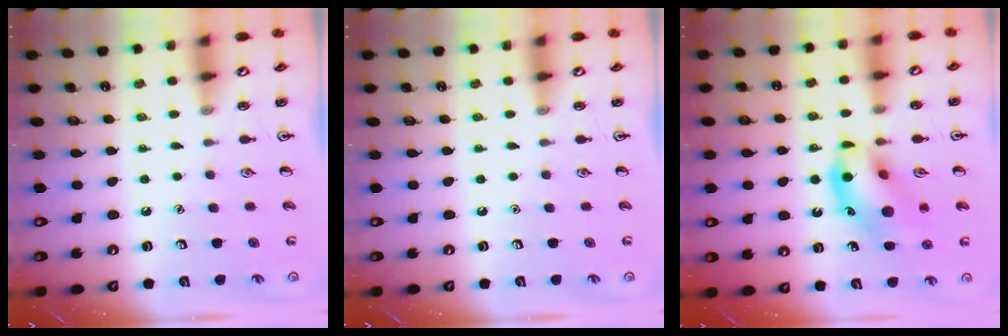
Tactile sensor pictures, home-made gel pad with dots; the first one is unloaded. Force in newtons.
{"total": 0.0}
{"total": 13.5, "press": 13.3, "slide": 2.7}